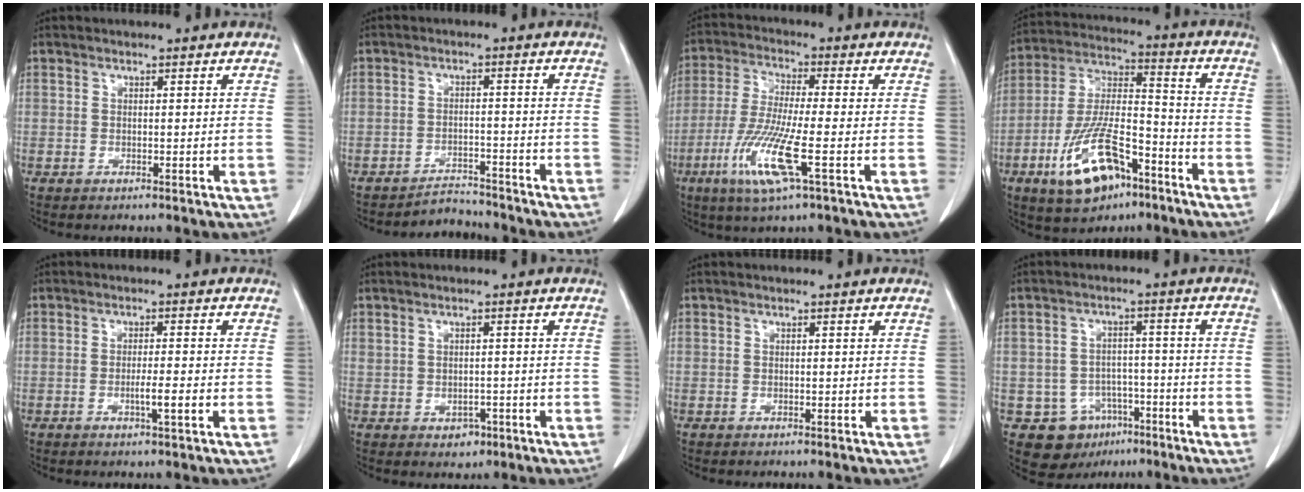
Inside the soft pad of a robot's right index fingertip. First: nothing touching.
{"total": 3.7, "force": [-3.5, 0.7, -0.8], "torque": [0.012, 0.003, -0.053]}
{"total": 10.9, "force": [-4.1, 0.4, 10.1], "torque": [-0.214, -0.024, -0.083]}
{"total": 15.0, "force": [-8.0, 5.6, 11.4], "torque": [-0.231, 0.001, -0.136]}
{"total": 3.1, "force": [-1.0, -0.1, 3.0], "torque": [-0.050, -0.002, -0.016]}
{"total": 2.4, "force": [-0.7, 1.9, 1.3], "torque": [-0.016, 0.005, 0.002]}
{"total": 0.0}
{"total": 7.9, "force": [-3.8, 6.7, 1.6], "torque": [-0.022, 0.013, -0.043]}